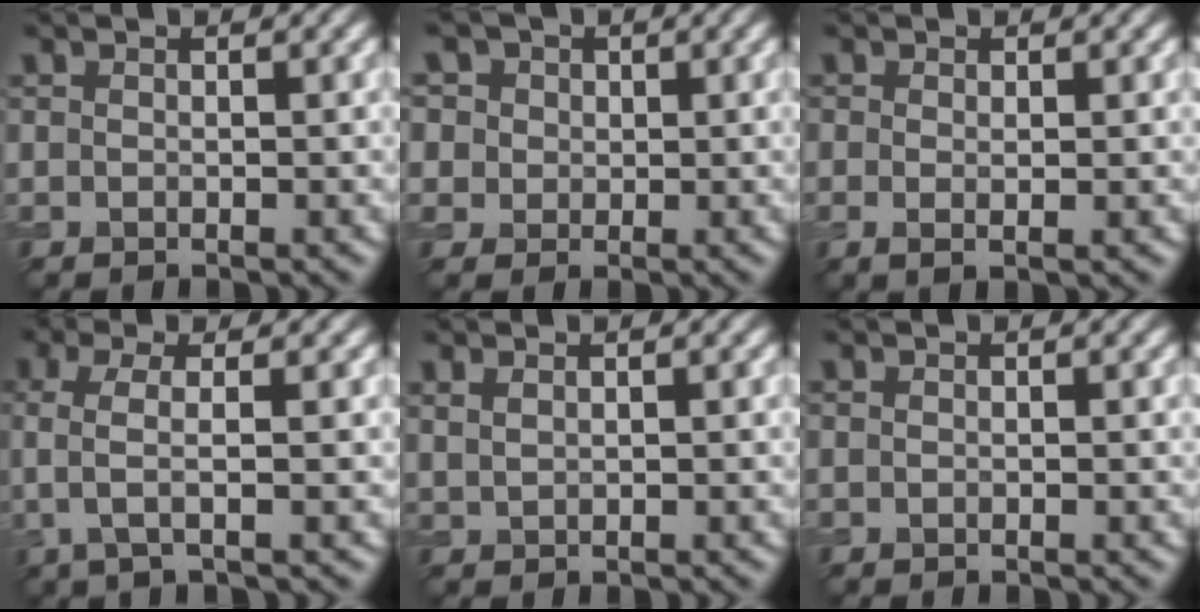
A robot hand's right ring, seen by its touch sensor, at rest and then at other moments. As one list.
[{"total": 8.4, "force": [4.2, 6.3, 3.6], "torque": [-0.072, 0.027, 0.039]}, {"total": 1.2, "force": [0.0, 0.3, 1.1], "torque": [-0.022, -0.003, -0.002]}, {"total": 3.4, "force": [0.1, 0.9, 3.2], "torque": [-0.065, 0.004, -0.003]}, {"total": 1.0, "force": [0.7, 0.4, 0.6], "torque": [-0.016, 0.000, 0.019]}, {"total": 0.0}]